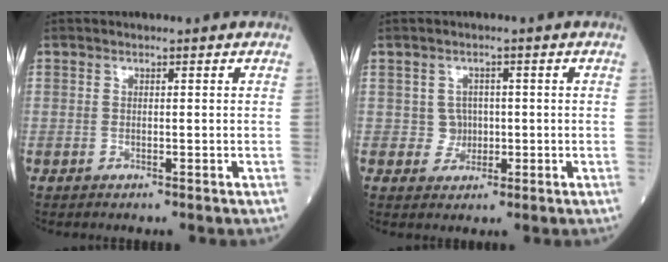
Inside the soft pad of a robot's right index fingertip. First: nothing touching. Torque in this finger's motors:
{"motor_torque": [-0.05, -0.08, 0.02, 0.01]}